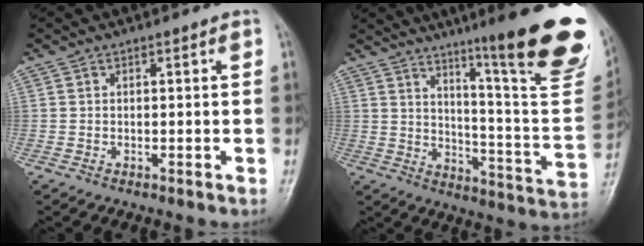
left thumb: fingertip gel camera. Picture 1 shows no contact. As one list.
[{"total": 25.5, "force": [15.3, 2.9, 20.3], "torque": [-0.237, -0.086, 0.216]}]